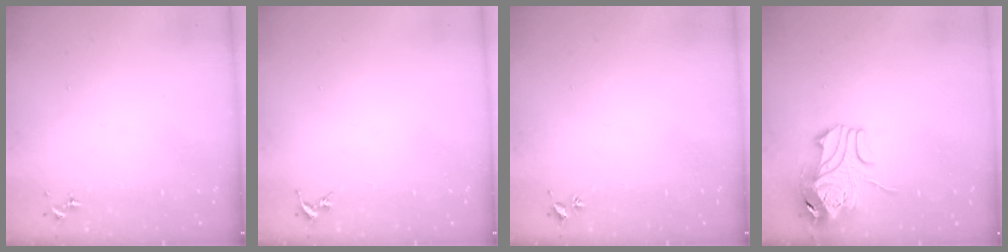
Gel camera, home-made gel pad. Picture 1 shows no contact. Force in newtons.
{"total": 0.0}
{"total": 2.0, "press": 2.0, "slide": 0.3}
{"total": 10.5, "press": 10.4, "slide": 1.5}